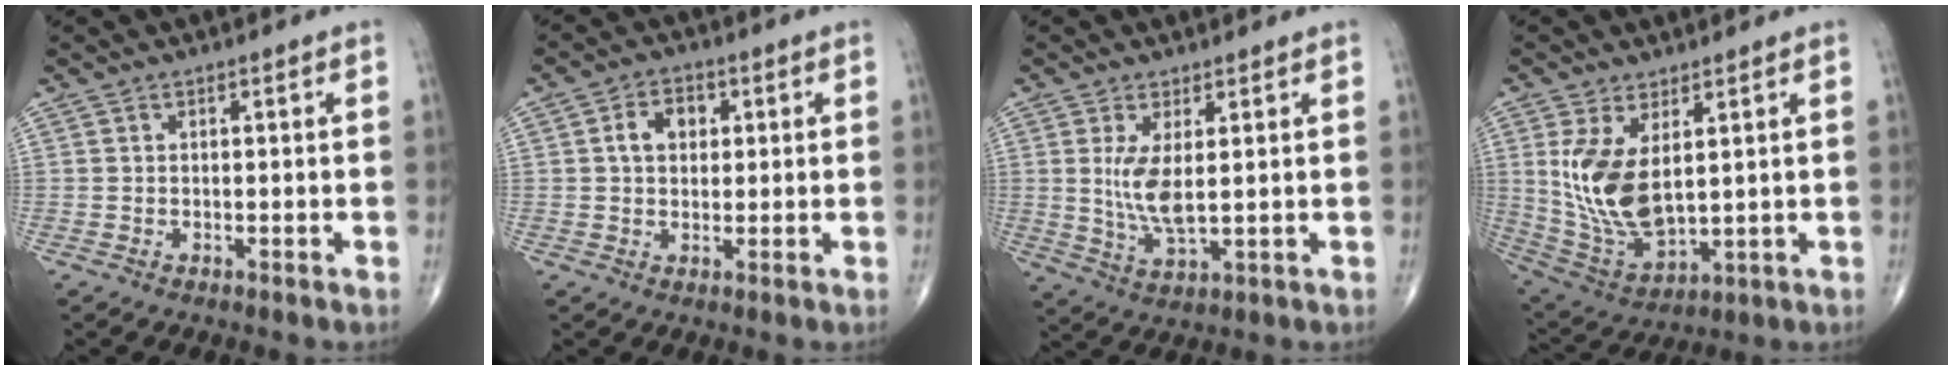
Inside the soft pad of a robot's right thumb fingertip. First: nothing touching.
{"total": 5.3, "force": [1.1, 3.9, 3.4], "torque": [-0.043, 0.011, 0.015]}
{"total": 7.0, "force": [1.1, 2.4, 6.5], "torque": [-0.132, -0.023, 0.029]}
{"total": 13.1, "force": [2.8, 6.7, 11.0], "torque": [-0.209, -0.022, 0.076]}